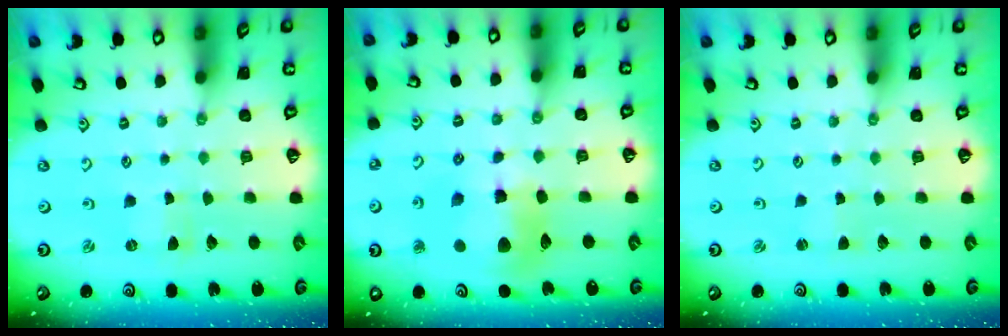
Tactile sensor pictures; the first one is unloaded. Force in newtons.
{"total": 15.2, "press": 15.0, "slide": 2.4}
{"total": 1.0, "press": 1.0, "slide": 0.2}